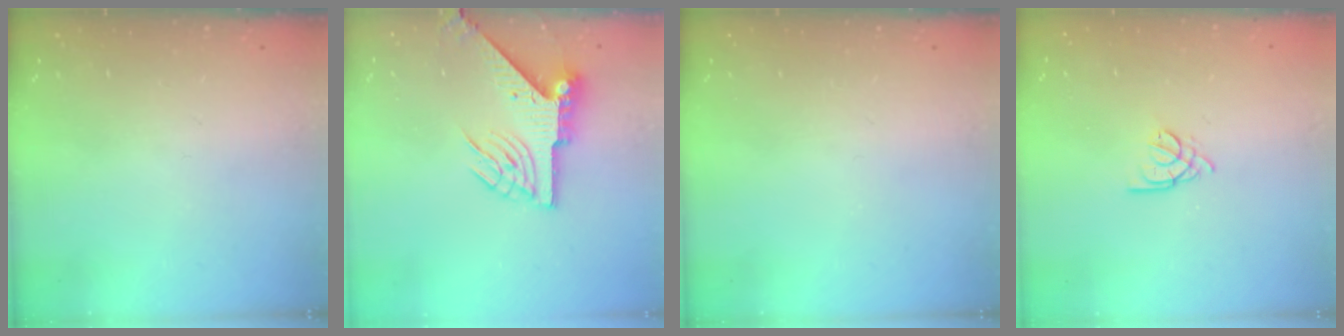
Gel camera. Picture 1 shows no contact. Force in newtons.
{"total": 7.3, "press": 7.3, "slide": 0.6}
{"total": 0.0}
{"total": 2.6, "press": 2.6, "slide": 0.6}